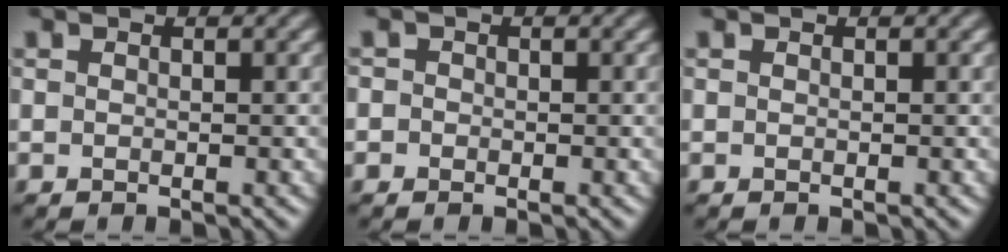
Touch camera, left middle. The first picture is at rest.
{"total": 1.0, "force": [-0.3, 0.9, 0.0], "torque": [0.019, 0.004, -0.019]}
{"total": 0.0}